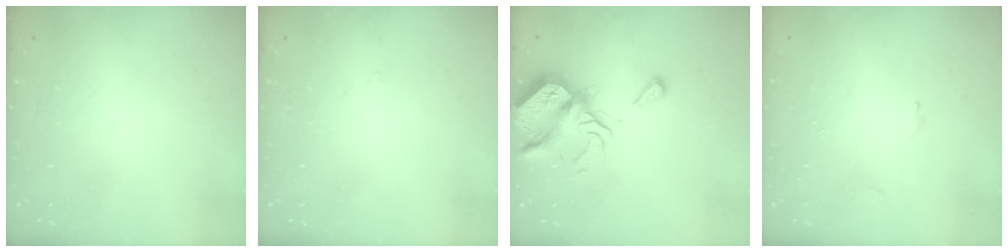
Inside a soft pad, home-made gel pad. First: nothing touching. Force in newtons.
{"total": 1.6, "press": 1.5, "slide": 0.4}
{"total": 8.4, "press": 8.3, "slide": 1.2}
{"total": 0.0}